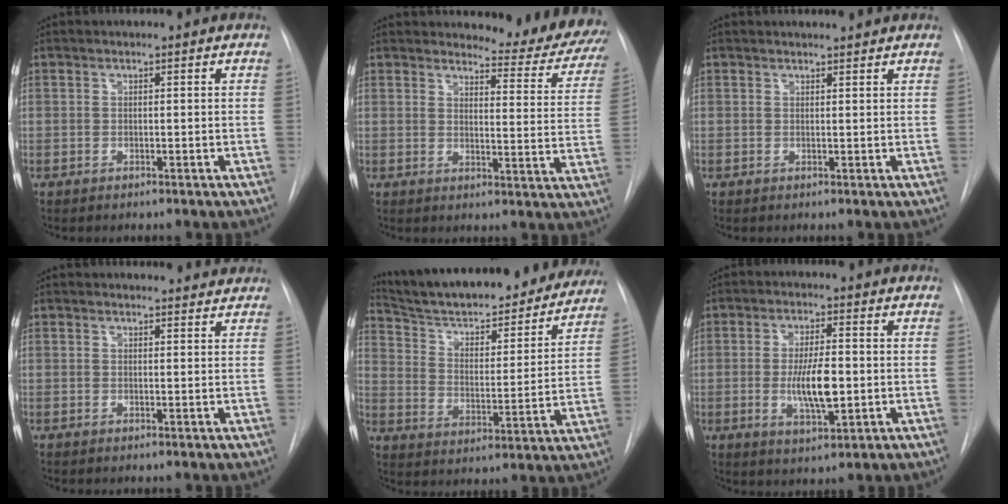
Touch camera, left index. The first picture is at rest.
{"total": 14.2, "force": [13.7, 2.1, 2.9], "torque": [-0.011, -0.091, 0.133]}
{"total": 3.4, "force": [3.3, 0.3, 0.6], "torque": [-0.009, 0.014, 0.038]}
{"total": 3.9, "force": [3.8, 0.8, 0.2], "torque": [-0.002, 0.002, 0.033]}
{"total": 26.7, "force": [23.9, 5.7, 10.6], "torque": [-0.167, -0.024, 0.329]}
{"total": 7.4, "force": [-0.8, 2.1, 7.1], "torque": [-0.131, -0.012, -0.012]}